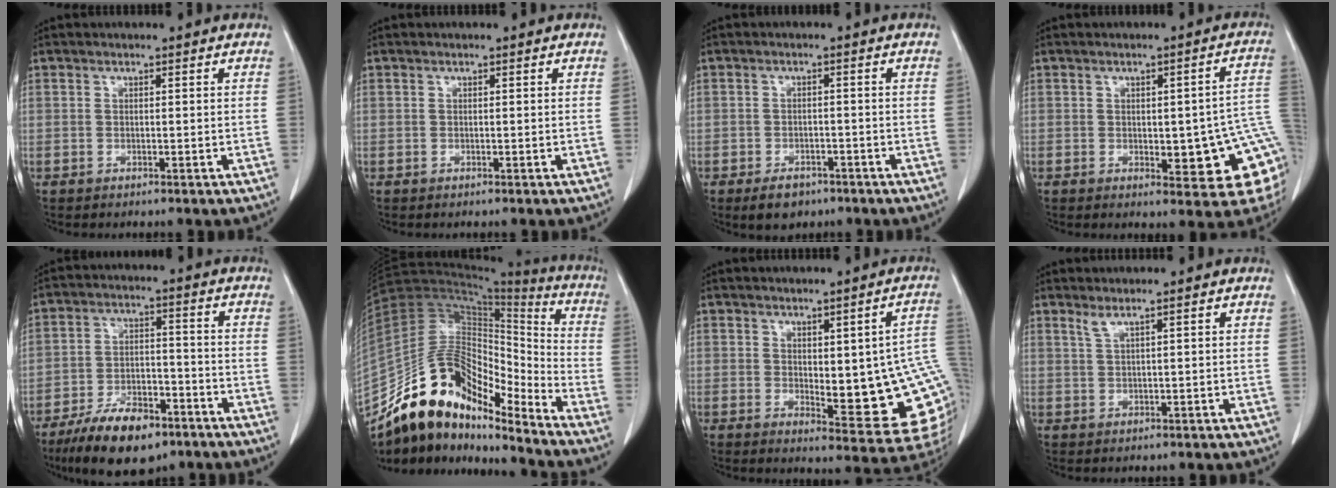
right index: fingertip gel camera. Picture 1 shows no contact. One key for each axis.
{"total": 0.0}
{"total": 4.0, "fx": -2.7, "fy": 2.4, "fz": 1.8, "tx": -0.028, "ty": 0.001, "tz": -0.034}
{"total": 14.2, "fx": -1.6, "fy": 4.1, "fz": 13.5, "tx": -0.120, "ty": 0.012, "tz": -0.004}
{"total": 12.2, "fx": -8.4, "fy": 4.9, "fz": 7.4, "tx": -0.128, "ty": -0.004, "tz": -0.143}
{"total": 17.8, "fx": -14.1, "fy": 5.9, "fz": 9.3, "tx": -0.151, "ty": 0.064, "tz": -0.248}
{"total": 15.7, "fx": 0.4, "fy": 4.2, "fz": 15.1, "tx": -0.145, "ty": -0.003, "tz": 0.017}
{"total": 1.6, "fx": 1.1, "fy": -0.4, "fz": 1.0, "tx": -0.027, "ty": -0.003, "tz": 0.027}